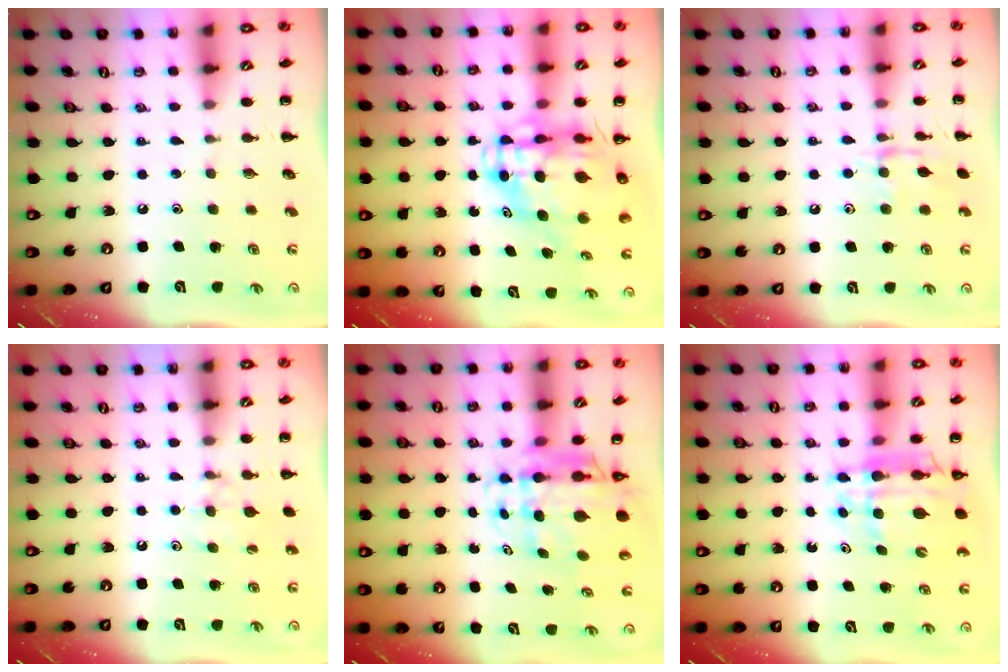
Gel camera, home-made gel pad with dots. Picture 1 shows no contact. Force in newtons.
{"total": 11.2, "press": 10.7, "slide": 3.2}
{"total": 8.6, "press": 8.6, "slide": 0.5}
{"total": 6.2, "press": 5.8, "slide": 2.2}
{"total": 8.7, "press": 8.2, "slide": 2.9}
{"total": 10.6, "press": 10.0, "slide": 3.4}